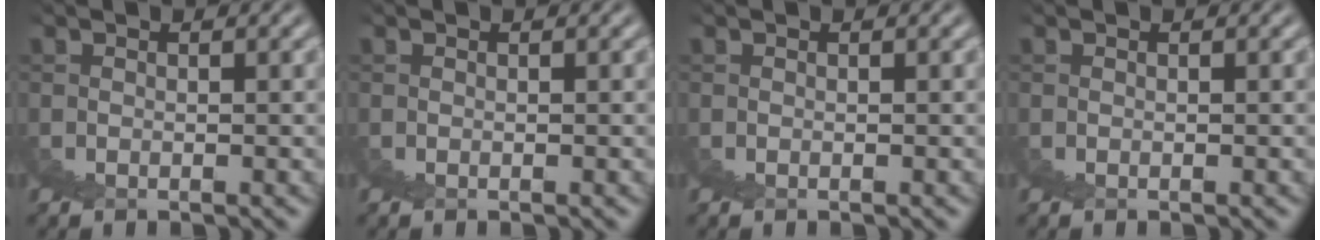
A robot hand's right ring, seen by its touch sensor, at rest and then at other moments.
{"total": 0.0}
{"total": 0.0}
{"total": 0.0}